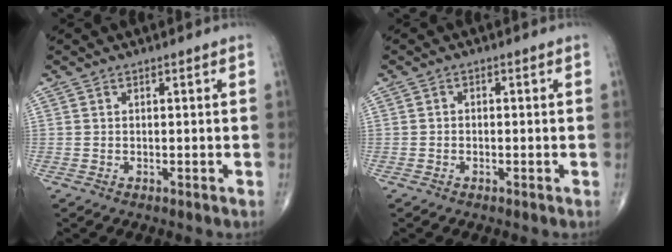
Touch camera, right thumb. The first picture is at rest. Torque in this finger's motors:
{"motor_torque": [-0.08, -0.01, -0.42, -0.11, 0.03]}